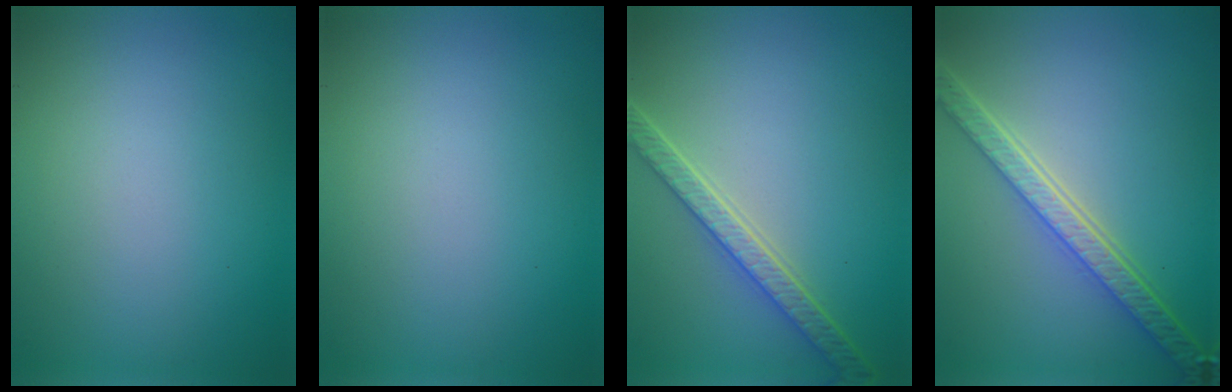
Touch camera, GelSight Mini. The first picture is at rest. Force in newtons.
{"total": 0.0}
{"total": 4.1, "press": 3.4, "slide": 2.2}
{"total": 5.7, "press": 4.2, "slide": 3.9}